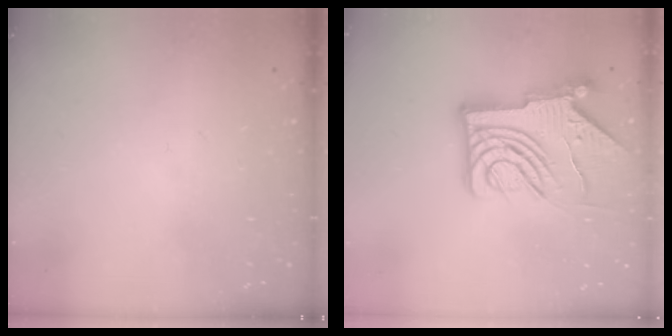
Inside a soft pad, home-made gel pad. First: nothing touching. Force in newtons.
{"total": 12.2, "press": 12.1, "slide": 1.4}